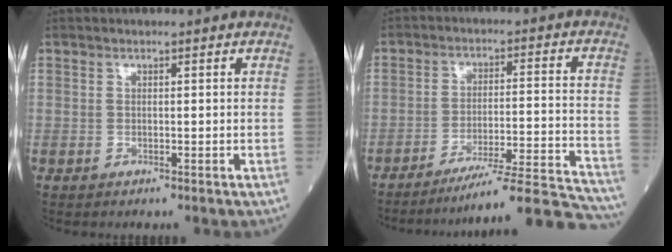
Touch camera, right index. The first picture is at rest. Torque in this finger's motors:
{"motor_torque": [-0.24, -0.60, 0.14, 0.03]}